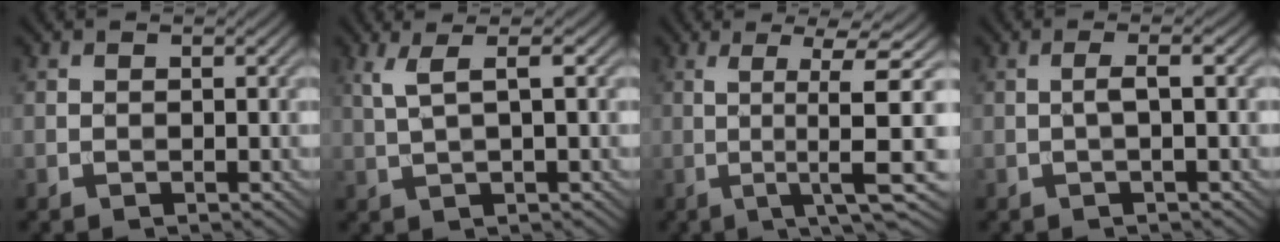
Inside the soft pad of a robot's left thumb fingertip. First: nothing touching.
{"total": 3.6, "force": [1.3, 0.6, 3.3], "torque": [-0.065, 0.009, 0.027]}
{"total": 8.7, "force": [-0.7, 0.3, 8.6], "torque": [-0.147, 0.017, -0.005]}
{"total": 2.1, "force": [-0.1, 0.2, 2.1], "torque": [-0.037, 0.008, -0.008]}